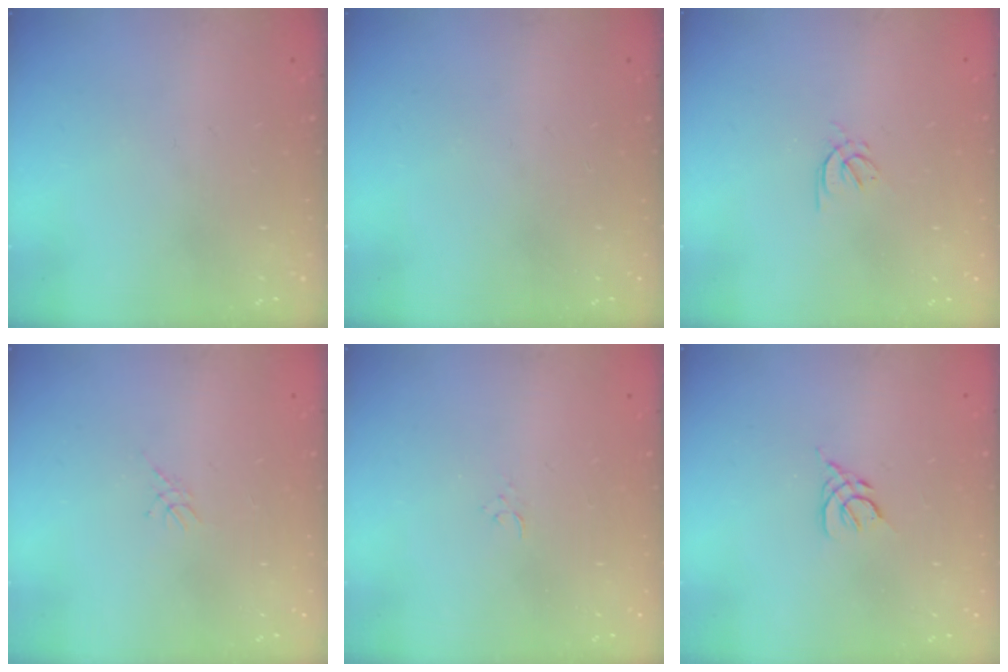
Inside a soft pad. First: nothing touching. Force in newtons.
{"total": 0.0}
{"total": 2.1, "press": 2.0, "slide": 0.6}
{"total": 1.1, "press": 1.1, "slide": 0.3}
{"total": 2.4, "press": 2.4, "slide": 0.3}
{"total": 2.8, "press": 2.8, "slide": 0.7}